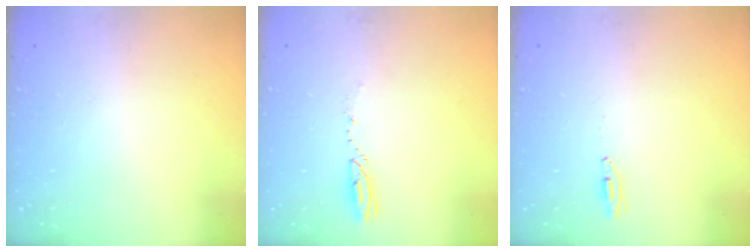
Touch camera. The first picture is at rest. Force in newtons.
{"total": 2.9, "press": 2.9, "slide": 0.4}
{"total": 2.9, "press": 2.7, "slide": 1.1}